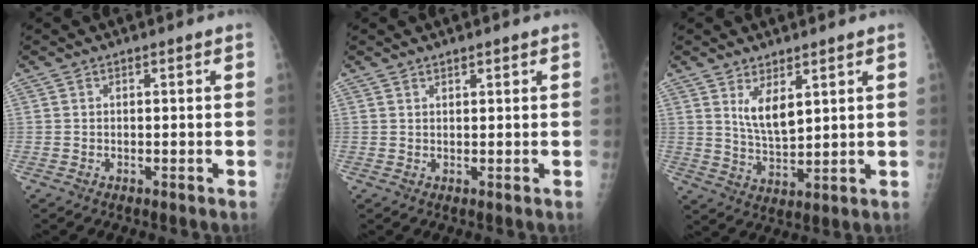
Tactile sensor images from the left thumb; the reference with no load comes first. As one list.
[{"total": 1.0, "force": [0.9, 0.3, 0.4], "torque": [-0.003, -0.004, 0.014]}, {"total": 6.3, "force": [3.1, 2.6, 4.9], "torque": [-0.080, -0.030, 0.067]}]